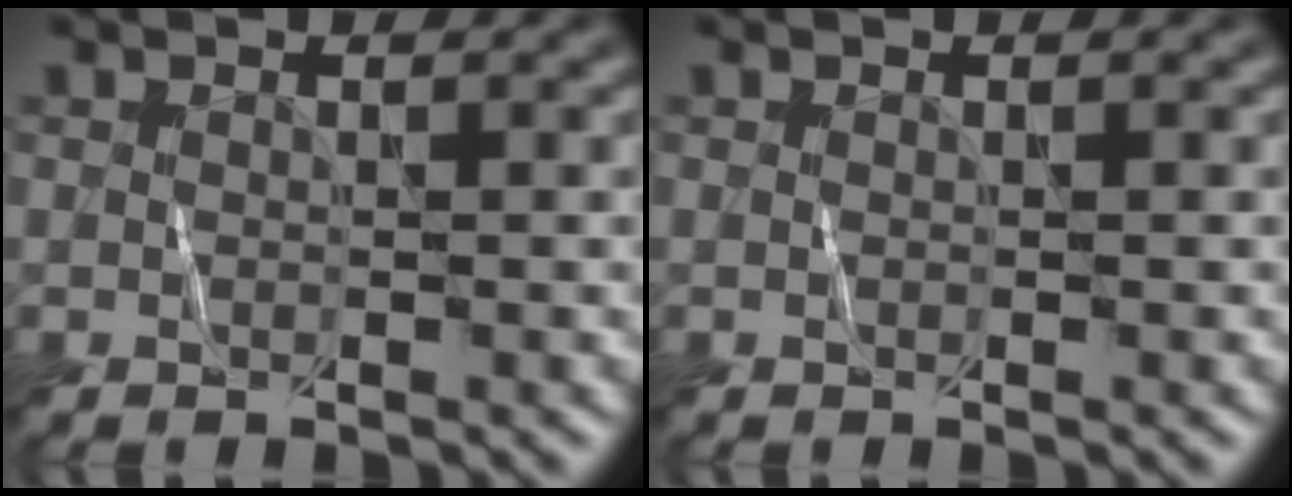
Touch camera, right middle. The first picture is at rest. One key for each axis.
{"total": 0.0}